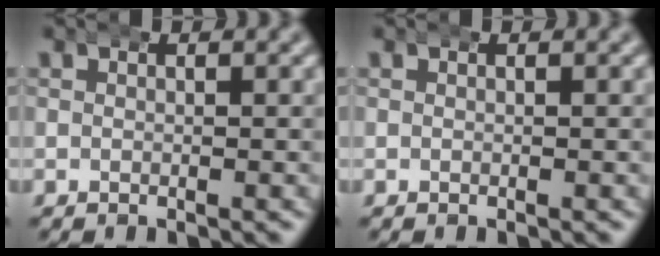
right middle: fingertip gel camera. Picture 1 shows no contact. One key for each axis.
{"total": 0.0}